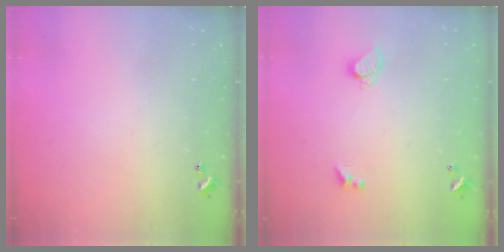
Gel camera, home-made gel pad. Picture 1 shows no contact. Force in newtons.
{"total": 2.4, "press": 2.3, "slide": 0.6}